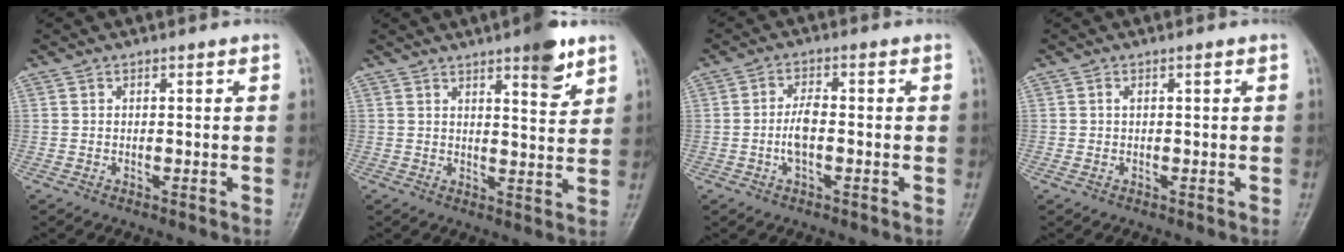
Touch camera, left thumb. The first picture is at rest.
{"total": 7.2, "force": [4.6, 1.8, 5.3], "torque": [-0.062, -0.027, 0.061]}
{"total": 4.7, "force": [-0.9, 1.9, 4.2], "torque": [-0.086, 0.012, -0.020]}
{"total": 1.4, "force": [0.0, 0.6, 1.2], "torque": [-0.032, 0.010, 0.002]}